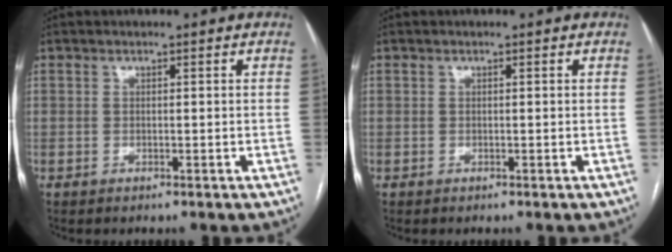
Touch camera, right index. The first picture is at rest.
{"total": 0.0}